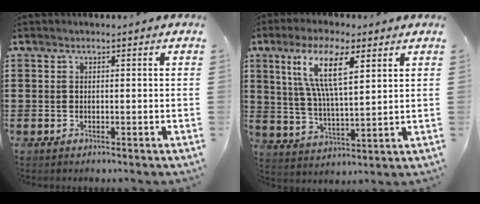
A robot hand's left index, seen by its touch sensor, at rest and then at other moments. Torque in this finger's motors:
{"motor_torque": [1.80, -0.33, 1.05, 0.21]}